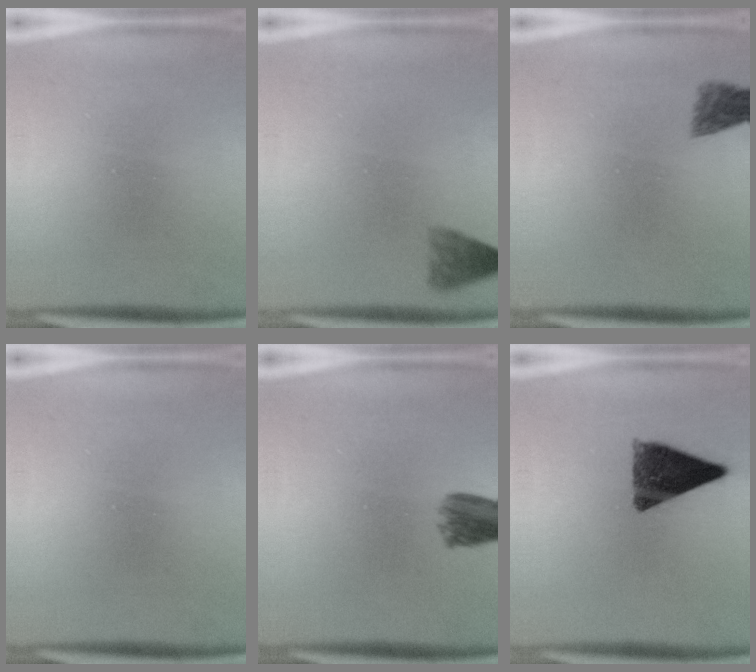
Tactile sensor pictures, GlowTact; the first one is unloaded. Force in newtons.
{"total": 2.9}
{"total": 2.0}
{"total": 0.0}
{"total": 4.2}
{"total": 10.2}